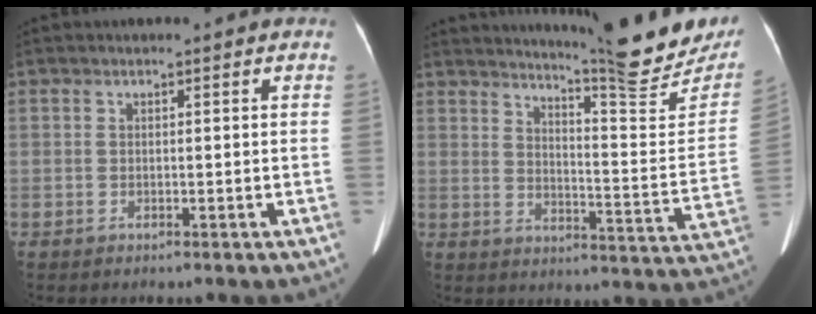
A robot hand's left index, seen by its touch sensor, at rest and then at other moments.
{"total": 19.1, "force": [17.5, 0.8, 7.6], "torque": [-0.110, -0.084, 0.216]}